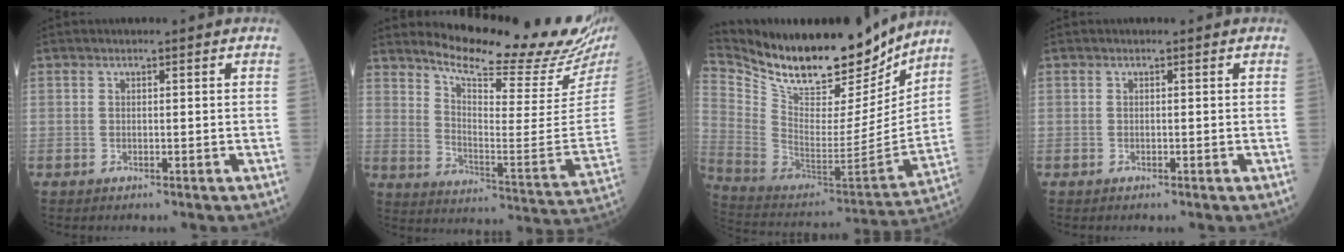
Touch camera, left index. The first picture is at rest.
{"total": 20.9, "force": [19.2, 0.5, 8.3], "torque": [-0.142, -0.104, 0.255]}
{"total": 24.1, "force": [20.4, 7.0, 10.9], "torque": [-0.211, -0.025, 0.336]}
{"total": 0.0}